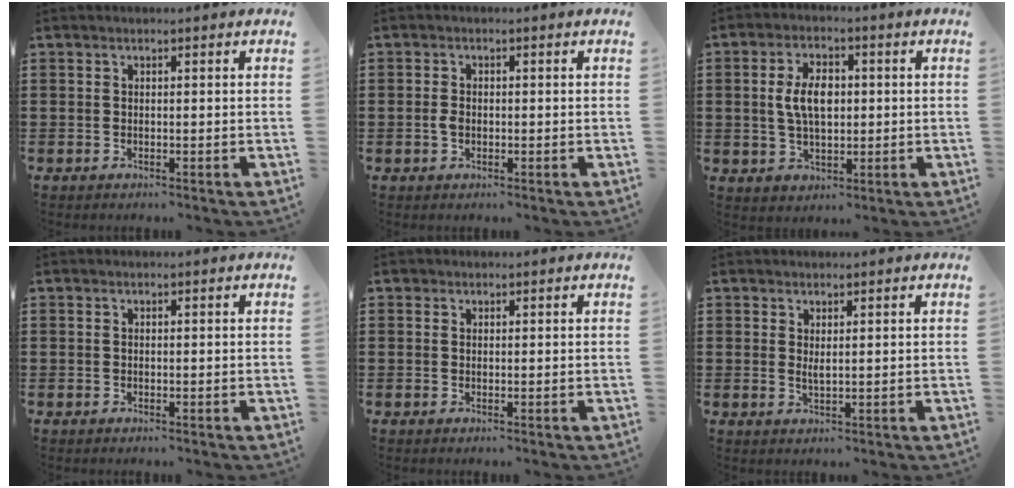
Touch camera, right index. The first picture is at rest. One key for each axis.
{"total": 1.7, "fx": -0.4, "fy": 1.1, "fz": 1.2, "tx": -0.024, "ty": 0.004, "tz": -0.008}
{"total": 6.9, "fx": 0.6, "fy": 4.2, "fz": 5.4, "tx": -0.119, "ty": 0.007, "tz": 0.003}
{"total": 0.0}
{"total": 0.6, "fx": 0.3, "fy": 0.5, "fz": 0.0, "tx": -0.002, "ty": 0.004, "tz": 0.006}
{"total": 1.5, "fx": 0.8, "fy": 0.2, "fz": 1.2, "tx": -0.025, "ty": 0.000, "tz": 0.015}